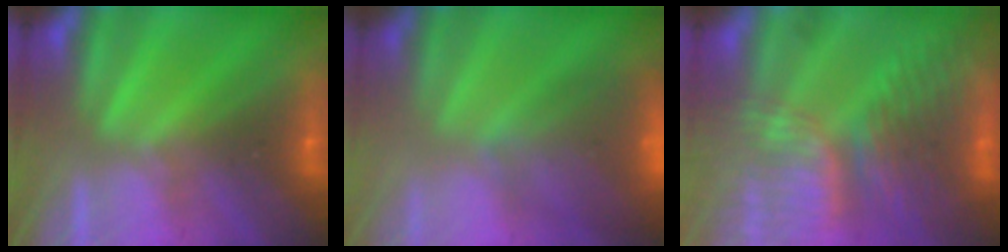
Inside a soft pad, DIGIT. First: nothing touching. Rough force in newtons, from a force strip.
{"total": 9.3}
{"total": 6.8}